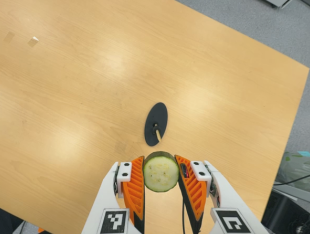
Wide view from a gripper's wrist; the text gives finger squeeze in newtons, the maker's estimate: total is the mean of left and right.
{"total": 10.6, "left": 10.1, "right": 11.0}